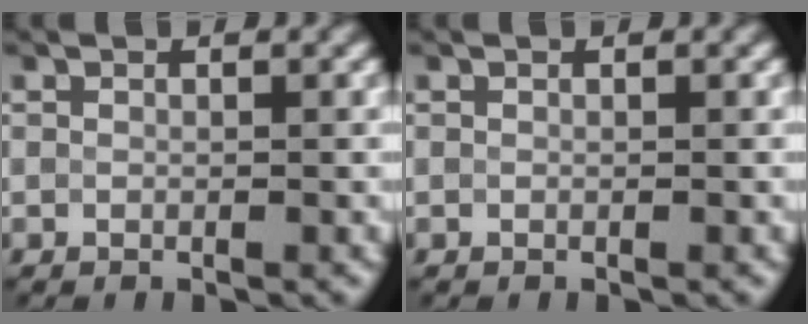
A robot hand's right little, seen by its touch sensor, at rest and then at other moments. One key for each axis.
{"total": 0.0}